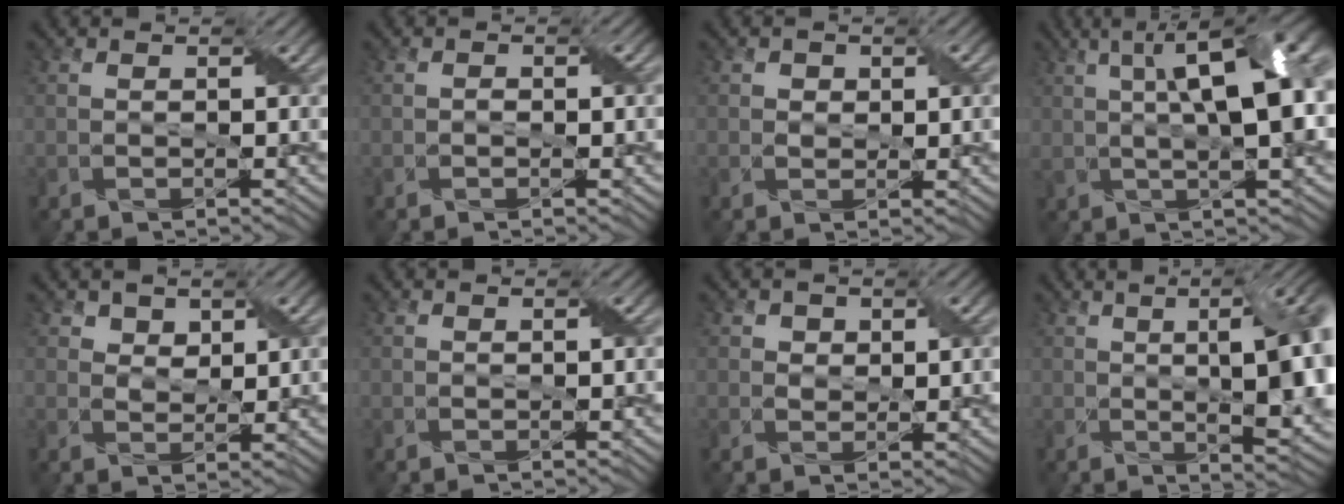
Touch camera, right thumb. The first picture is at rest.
{"total": 1.2, "force": [-0.1, 0.7, 1.0], "torque": [-0.014, 0.001, -0.002]}
{"total": 1.9, "force": [0.5, 1.5, 1.1], "torque": [-0.019, -0.001, 0.007]}
{"total": 12.9, "force": [2.3, 4.4, 11.9], "torque": [-0.168, 0.022, 0.023]}
{"total": 2.9, "force": [1.7, 1.9, 1.4], "torque": [-0.035, -0.003, 0.027]}
{"total": 0.0}
{"total": 2.2, "force": [0.8, 1.7, 1.1], "torque": [-0.022, -0.001, 0.012]}
{"total": 16.1, "force": [1.6, 6.1, 14.8], "torque": [-0.172, 0.024, 0.025]}